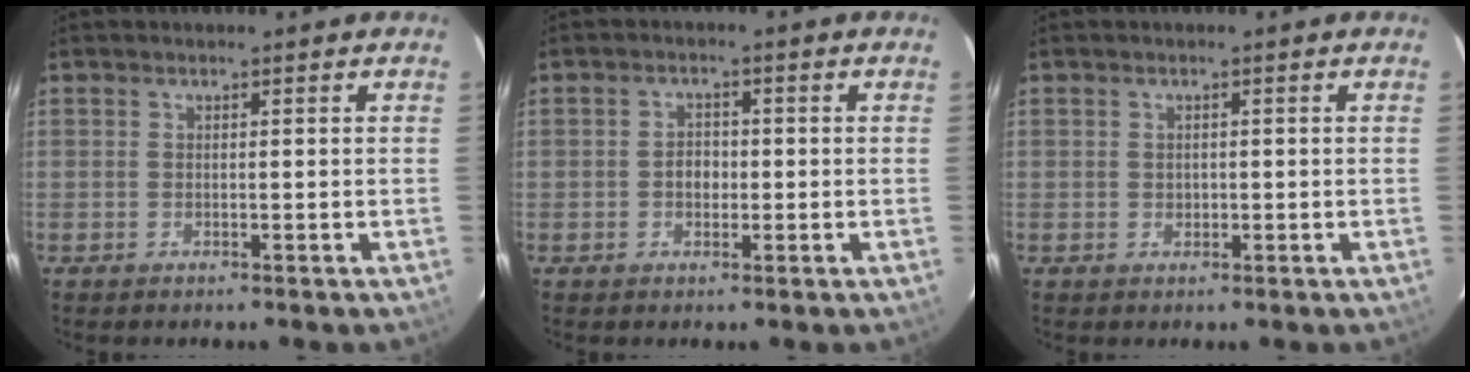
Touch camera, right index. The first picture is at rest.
{"total": 2.6, "force": [-0.5, 2.2, 1.4], "torque": [-0.025, 0.008, -0.009]}
{"total": 1.1, "force": [0.0, 1.0, 0.3], "torque": [-0.001, 0.002, 0.001]}